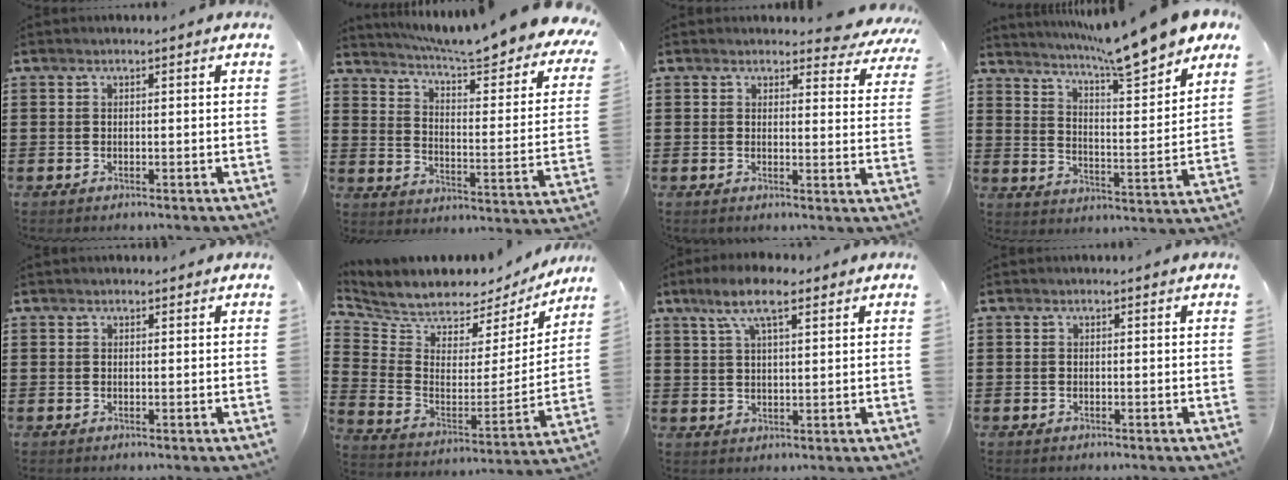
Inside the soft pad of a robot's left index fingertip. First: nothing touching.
{"total": 6.3, "force": [5.6, 0.0, 2.9], "torque": [-0.075, -0.051, 0.090]}
{"total": 3.5, "force": [3.2, 0.9, 1.2], "torque": [-0.018, -0.017, 0.055]}
{"total": 9.3, "force": [8.6, -0.7, 3.7], "torque": [-0.081, -0.065, 0.138]}
{"total": 0.9, "force": [0.8, 0.4, 0.0], "torque": [-0.001, 0.001, 0.017]}
{"total": 5.3, "force": [5.2, 1.3, 0.0], "torque": [-0.041, -0.058, 0.089]}
{"total": 7.8, "force": [4.8, 2.3, 5.7], "torque": [-0.122, 0.008, 0.085]}
{"total": 0.0}